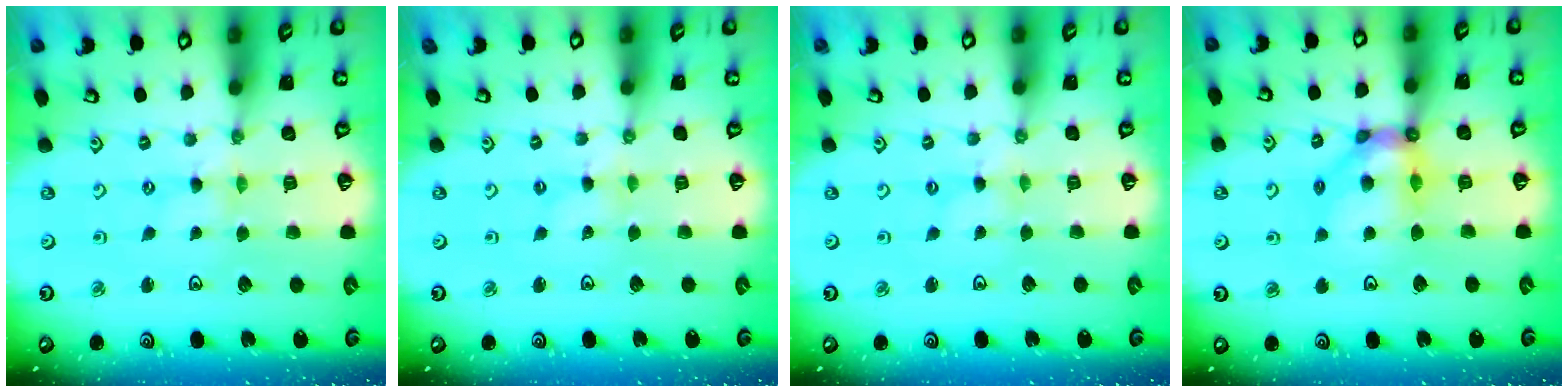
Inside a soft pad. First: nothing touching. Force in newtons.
{"total": 1.1, "press": 1.1, "slide": 0.2}
{"total": 0.0}
{"total": 10.9, "press": 10.8, "slide": 1.6}